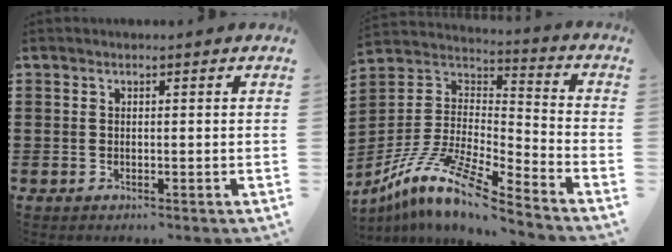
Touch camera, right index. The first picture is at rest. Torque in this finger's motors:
{"motor_torque": [2.14, 0.00, -0.68, -0.21]}